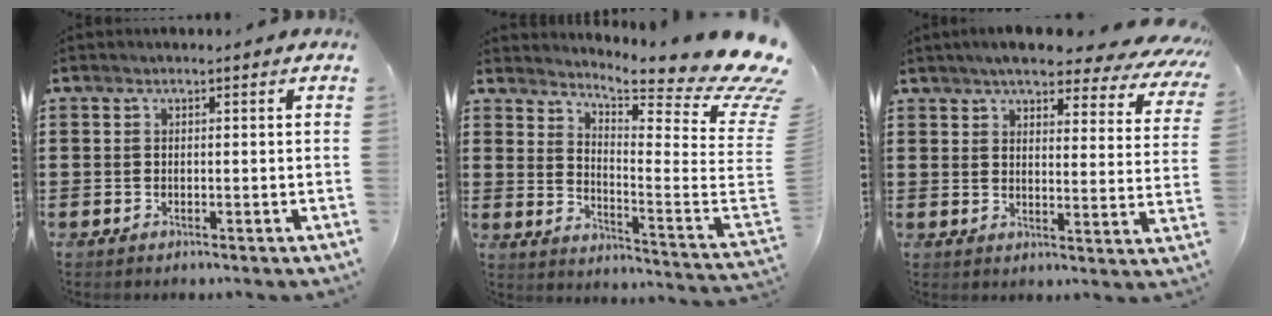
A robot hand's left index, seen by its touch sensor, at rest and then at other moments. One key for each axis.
{"total": 10.4, "fx": 8.9, "fy": 0.7, "fz": 5.3, "tx": -0.101, "ty": -0.087, "tz": 0.148}
{"total": 6.0, "fx": 5.2, "fy": 0.7, "fz": 2.8, "tx": -0.067, "ty": -0.026, "tz": 0.088}